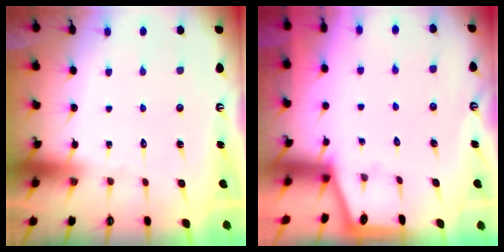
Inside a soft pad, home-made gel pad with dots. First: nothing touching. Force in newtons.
{"total": 0.0}